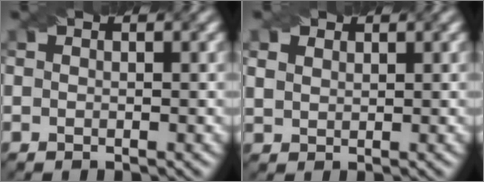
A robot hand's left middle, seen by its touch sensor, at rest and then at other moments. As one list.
[{"total": 2.1, "force": [1.5, 1.3, 0.7], "torque": [-0.021, -0.001, 0.034]}]